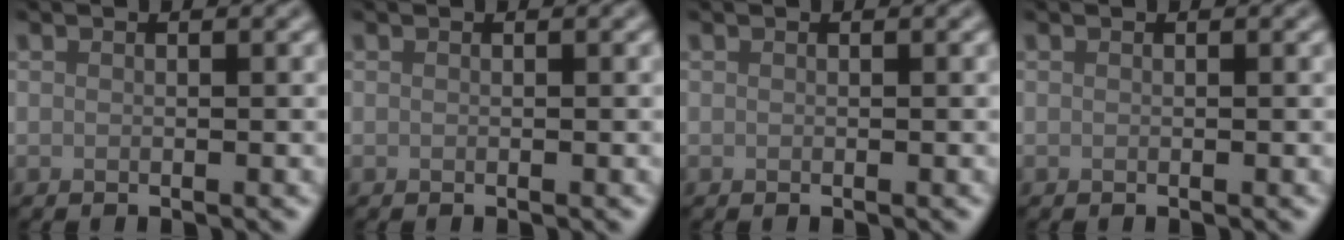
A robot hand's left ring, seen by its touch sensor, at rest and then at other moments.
{"total": 0.0}
{"total": 0.0}
{"total": 0.0}